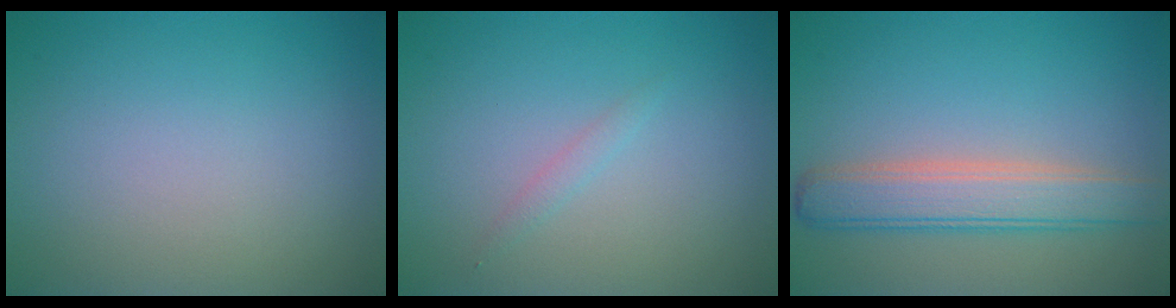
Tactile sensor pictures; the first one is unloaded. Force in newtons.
{"total": 0.7, "press": 0.7, "slide": 0.0}
{"total": 4.6, "press": 4.5, "slide": 0.2}